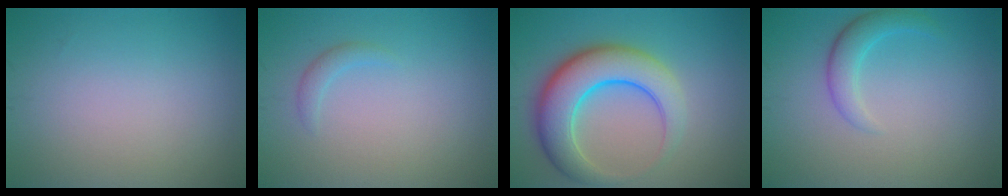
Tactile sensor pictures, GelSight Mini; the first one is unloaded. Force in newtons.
{"total": 1.1, "press": 1.1, "slide": 0.1}
{"total": 7.9, "press": 7.9, "slide": 0.1}
{"total": 2.5, "press": 2.5, "slide": 0.1}